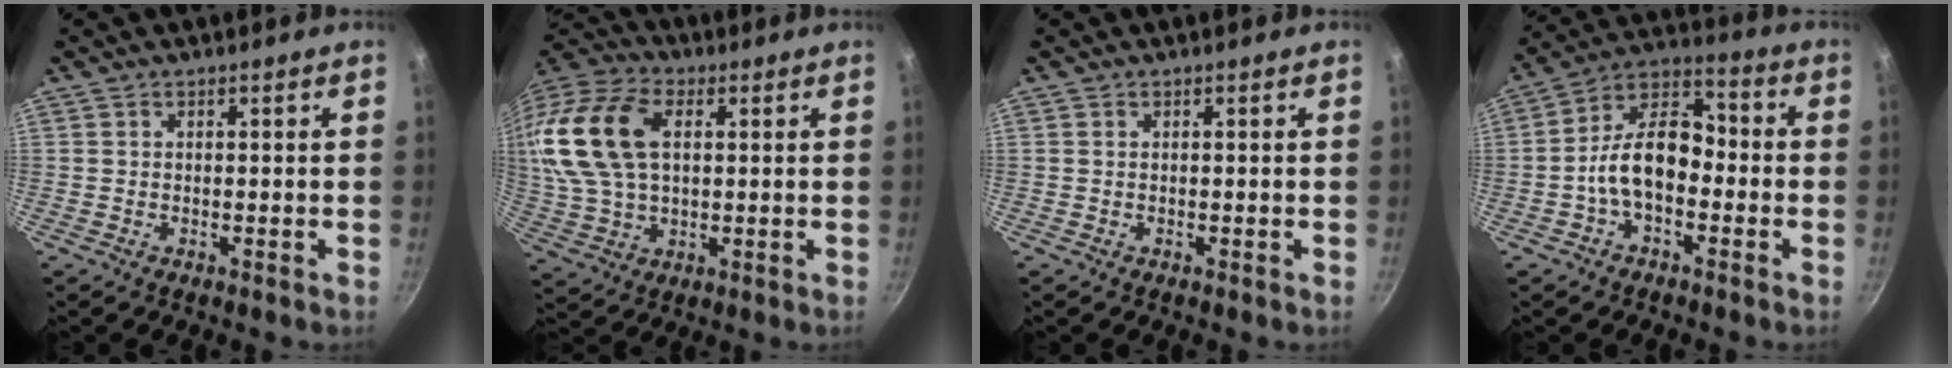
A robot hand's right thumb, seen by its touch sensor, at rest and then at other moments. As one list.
[{"total": 19.6, "force": [3.8, 12.5, 14.6], "torque": [-0.290, 0.015, 0.067]}, {"total": 0.0}, {"total": 12.5, "force": [-2.6, 7.7, 9.5], "torque": [-0.135, 0.053, -0.064]}]